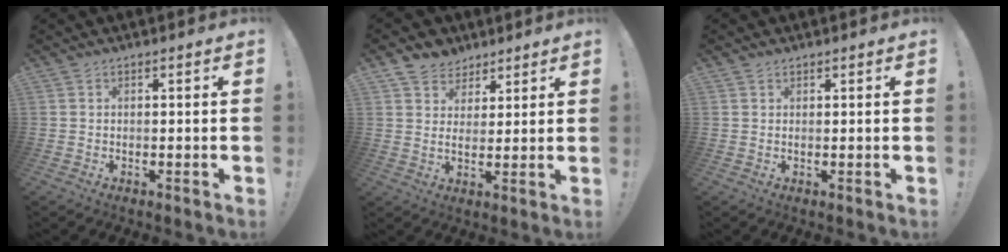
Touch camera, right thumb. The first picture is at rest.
{"total": 6.3, "force": [4.5, 4.2, 1.2], "torque": [-0.017, -0.031, 0.086]}
{"total": 0.8, "force": [0.8, 0.2, 0.1], "torque": [0.003, -0.004, 0.014]}